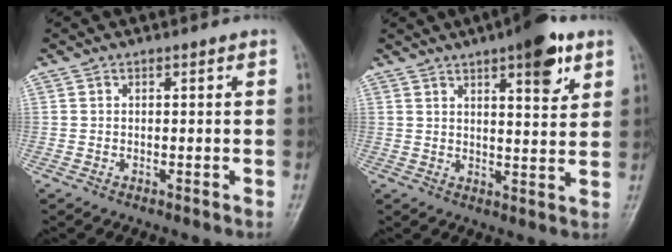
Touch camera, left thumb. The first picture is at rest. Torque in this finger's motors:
{"motor_torque": [1.48, 0.97, 1.17, -0.94, 0.07]}